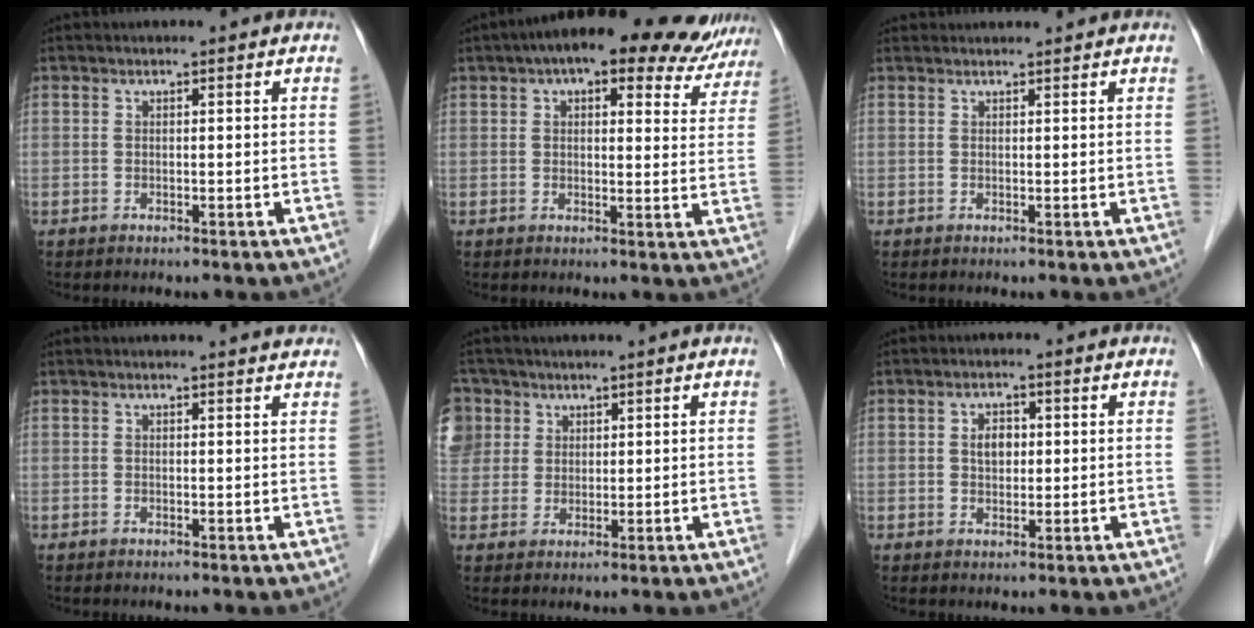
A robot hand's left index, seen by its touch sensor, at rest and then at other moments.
{"total": 16.1, "force": [12.5, 5.8, 8.3], "torque": [-0.098, 0.035, 0.147]}
{"total": 2.8, "force": [2.8, 0.3, 0.1], "torque": [-0.007, 0.024, 0.041]}
{"total": 6.8, "force": [6.7, 0.1, 1.1], "torque": [-0.009, -0.007, 0.054]}
{"total": 12.6, "force": [5.8, 10.5, 3.9], "torque": [-0.145, 0.043, 0.131]}
{"total": 3.0, "force": [0.5, 2.1, 2.1], "torque": [-0.037, 0.005, 0.011]}